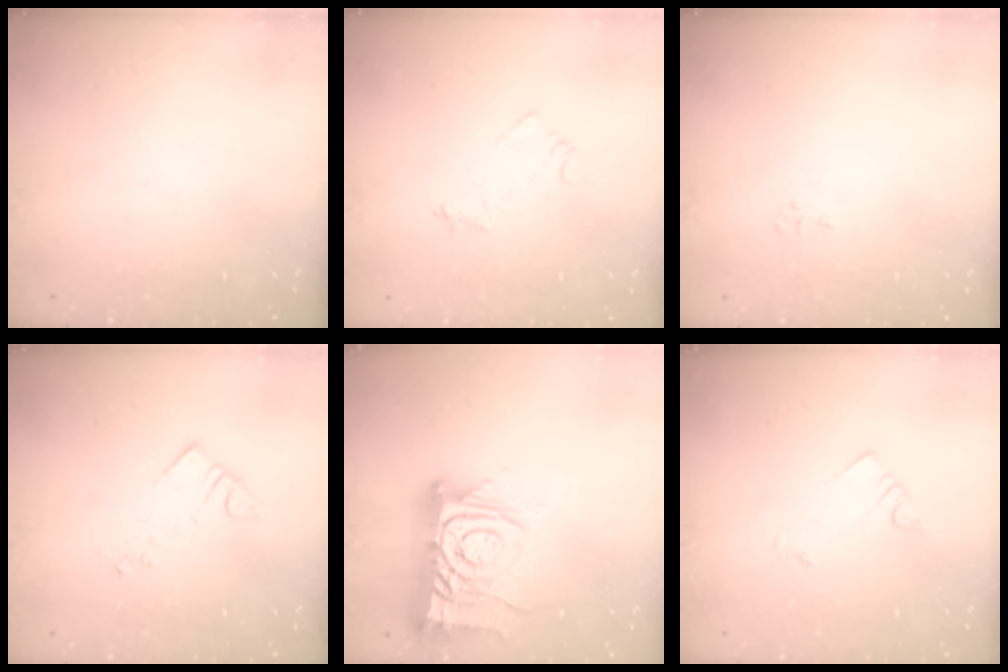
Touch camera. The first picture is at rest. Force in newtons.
{"total": 3.9, "press": 3.9, "slide": 0.5}
{"total": 4.7, "press": 4.6, "slide": 0.5}
{"total": 6.0, "press": 6.0, "slide": 0.5}
{"total": 17.8, "press": 17.7, "slide": 2.0}
{"total": 2.1, "press": 2.1, "slide": 0.3}